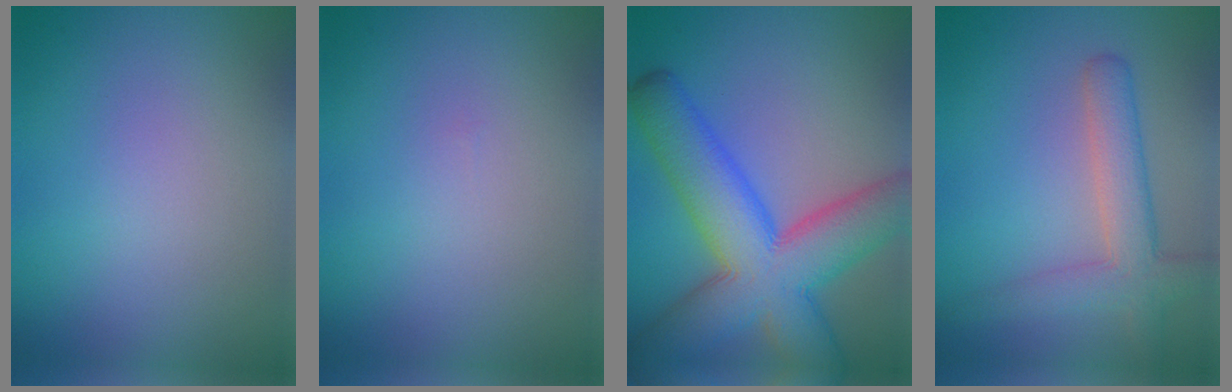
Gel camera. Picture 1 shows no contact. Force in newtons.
{"total": 0.0}
{"total": 11.7, "press": 11.7, "slide": 0.5}
{"total": 4.4, "press": 4.4, "slide": 0.3}